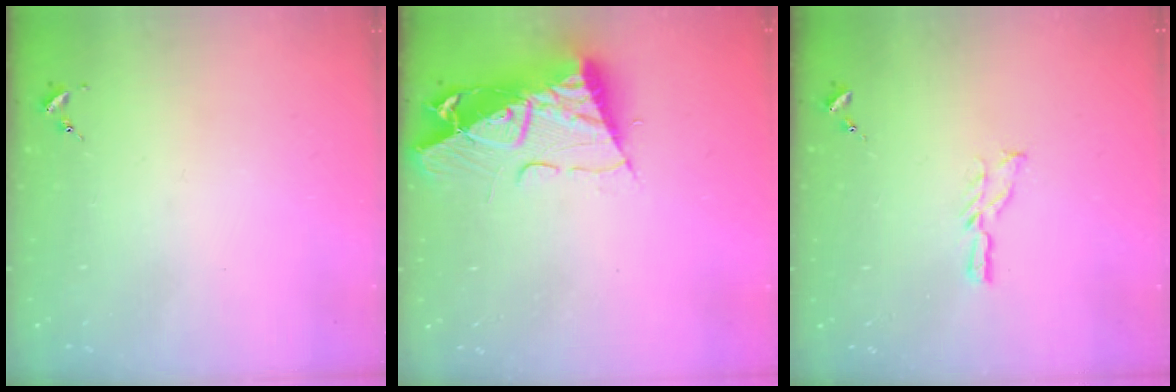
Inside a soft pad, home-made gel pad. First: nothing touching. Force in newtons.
{"total": 13.6, "press": 13.6, "slide": 1.1}
{"total": 5.7, "press": 5.7, "slide": 0.1}